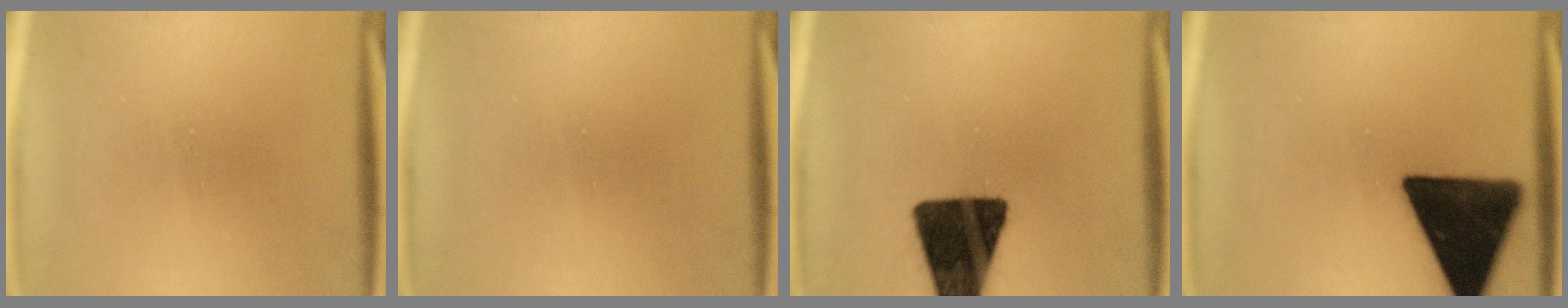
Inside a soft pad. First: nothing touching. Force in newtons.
{"total": 0.0}
{"total": 17.9}
{"total": 18.6}